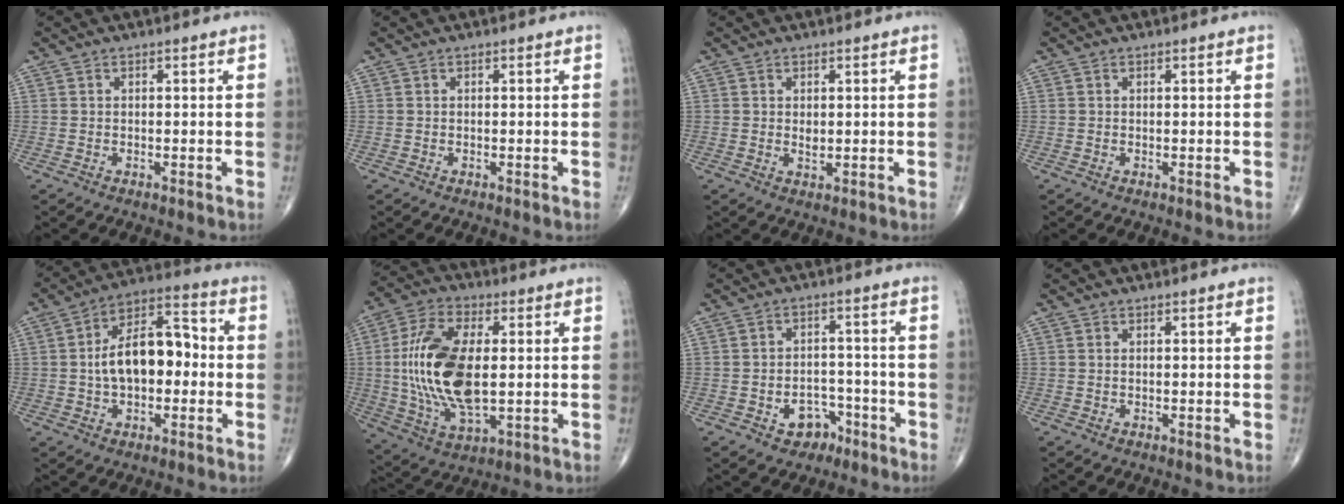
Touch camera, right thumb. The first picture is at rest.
{"total": 0.0}
{"total": 1.7, "force": [0.3, 0.9, 1.4], "torque": [-0.021, -0.005, 0.008]}
{"total": 0.8, "force": [0.2, 0.4, 0.6], "torque": [-0.012, 0.000, 0.006]}
{"total": 14.3, "force": [-0.4, 8.2, 11.7], "torque": [-0.176, 0.039, -0.016]}
{"total": 19.2, "force": [0.7, 9.4, 16.8], "torque": [-0.341, -0.006, 0.018]}
{"total": 6.1, "force": [-3.2, 4.5, 2.5], "torque": [-0.008, 0.035, -0.041]}
{"total": 0.0}